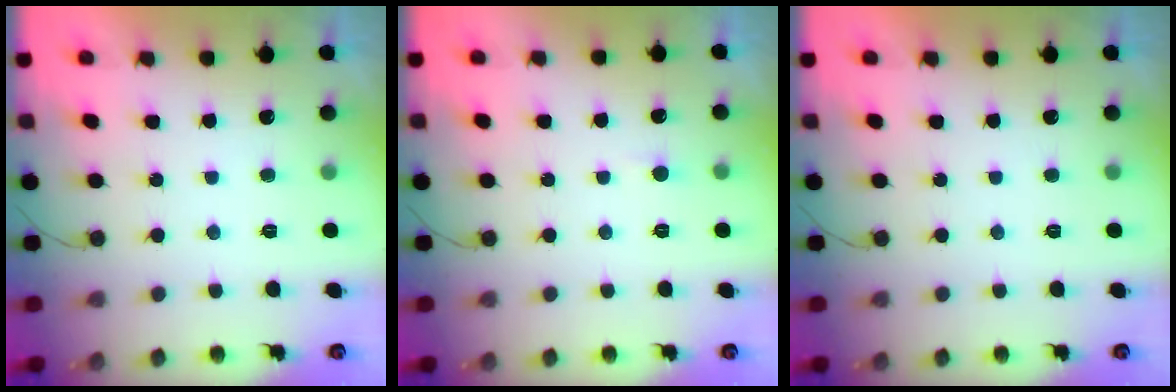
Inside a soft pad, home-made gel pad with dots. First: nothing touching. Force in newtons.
{"total": 1.6, "press": 1.6, "slide": 0.1}
{"total": 0.0}